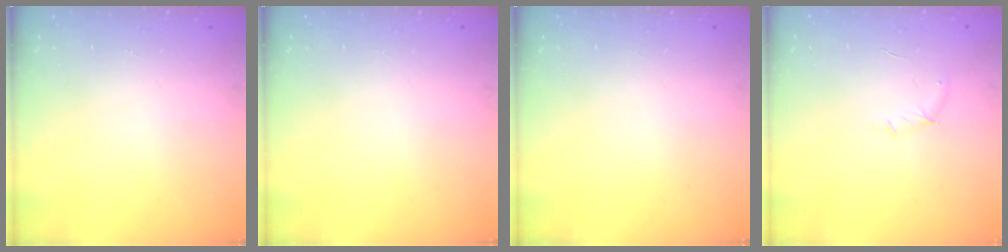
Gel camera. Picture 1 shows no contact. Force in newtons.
{"total": 0.0}
{"total": 0.0}
{"total": 6.1, "press": 5.8, "slide": 1.7}